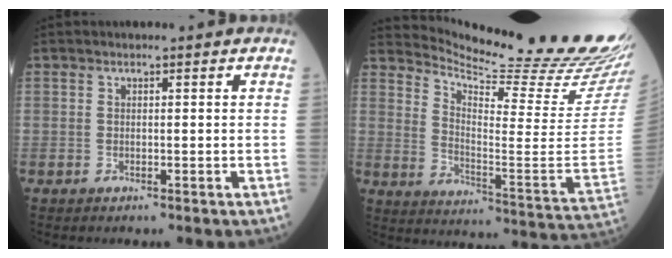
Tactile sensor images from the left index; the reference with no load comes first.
{"total": 23.8, "force": [22.3, -1.5, 8.0], "torque": [-0.145, -0.136, 0.301]}